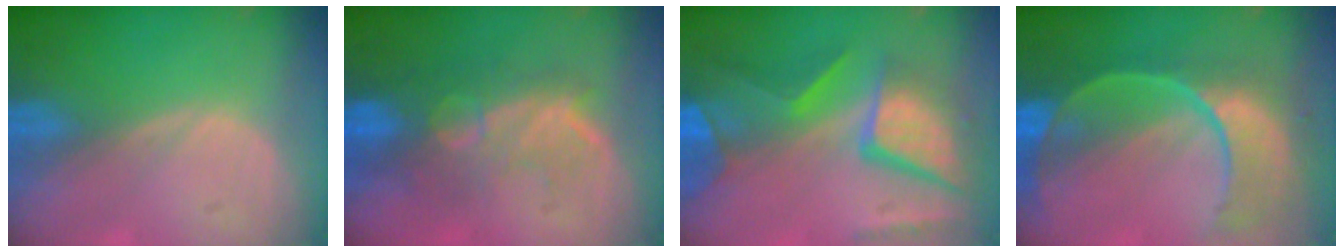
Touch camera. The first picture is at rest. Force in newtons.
{"total": 9.7, "press": 8.7, "slide": 4.3}
{"total": 12.1, "press": 9.9, "slide": 7.0}
{"total": 11.2, "press": 9.4, "slide": 6.1}